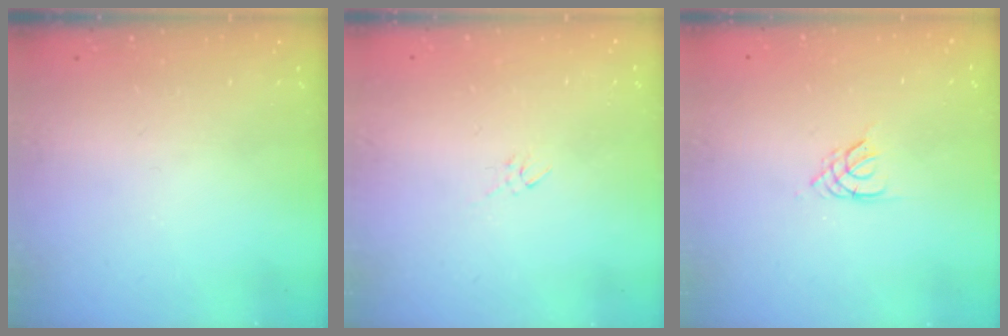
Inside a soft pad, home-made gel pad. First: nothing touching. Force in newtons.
{"total": 2.2, "press": 2.1, "slide": 0.4}
{"total": 1.8, "press": 1.8, "slide": 0.4}